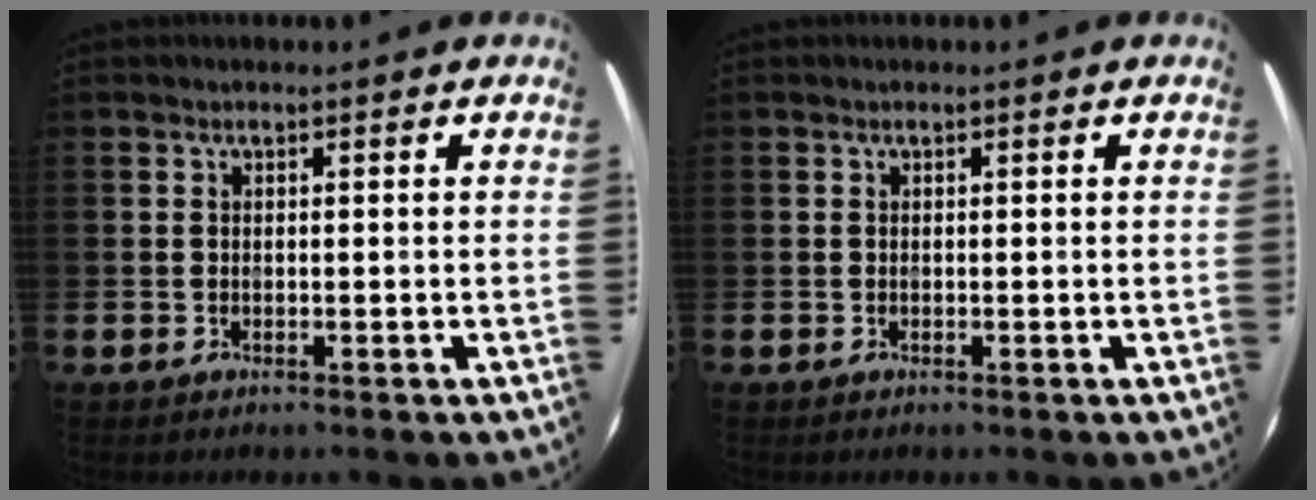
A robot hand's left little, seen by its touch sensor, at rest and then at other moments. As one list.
[{"total": 0.0}]